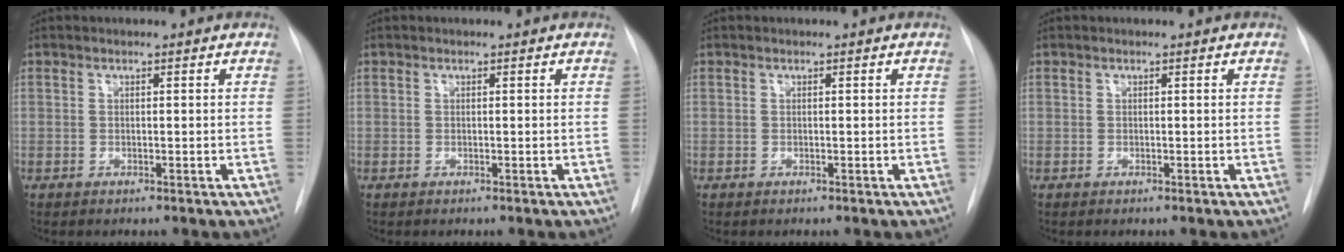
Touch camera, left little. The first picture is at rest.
{"total": 0.0}
{"total": 0.0}
{"total": 0.0}